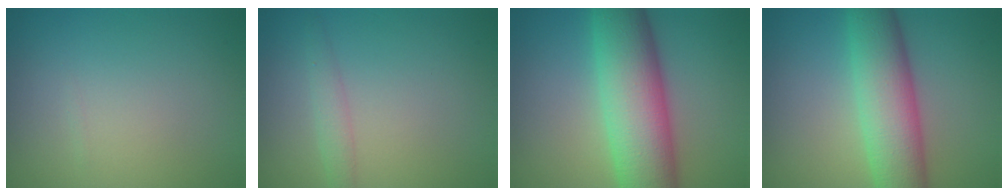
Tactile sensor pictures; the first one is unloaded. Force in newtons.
{"total": 1.5, "press": 1.5, "slide": 0.0}
{"total": 10.4, "press": 10.4, "slide": 0.3}
{"total": 7.8, "press": 7.8, "slide": 0.3}